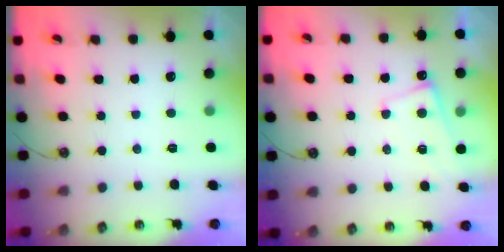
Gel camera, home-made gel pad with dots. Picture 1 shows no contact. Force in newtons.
{"total": 2.1, "press": 2.1, "slide": 0.5}